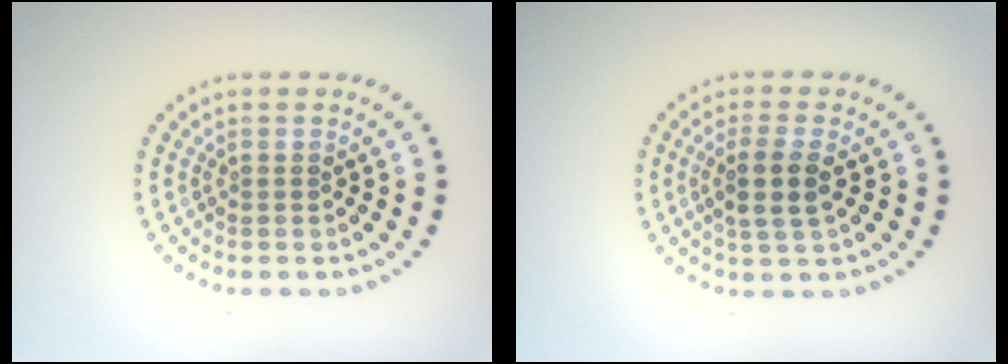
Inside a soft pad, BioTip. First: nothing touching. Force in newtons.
{"total": 2.8, "press": 2.5, "slide": 1.1}